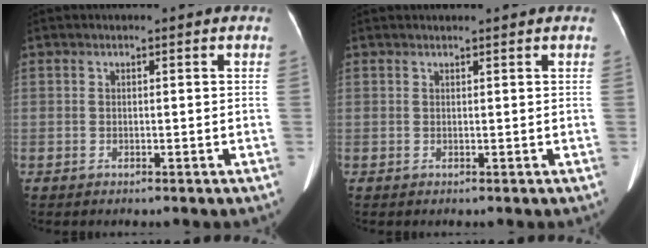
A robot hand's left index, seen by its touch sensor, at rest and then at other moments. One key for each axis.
{"total": 2.3, "fx": 2.3, "fy": 0.0, "fz": 0.6, "tx": -0.008, "ty": 0.020, "tz": 0.031}